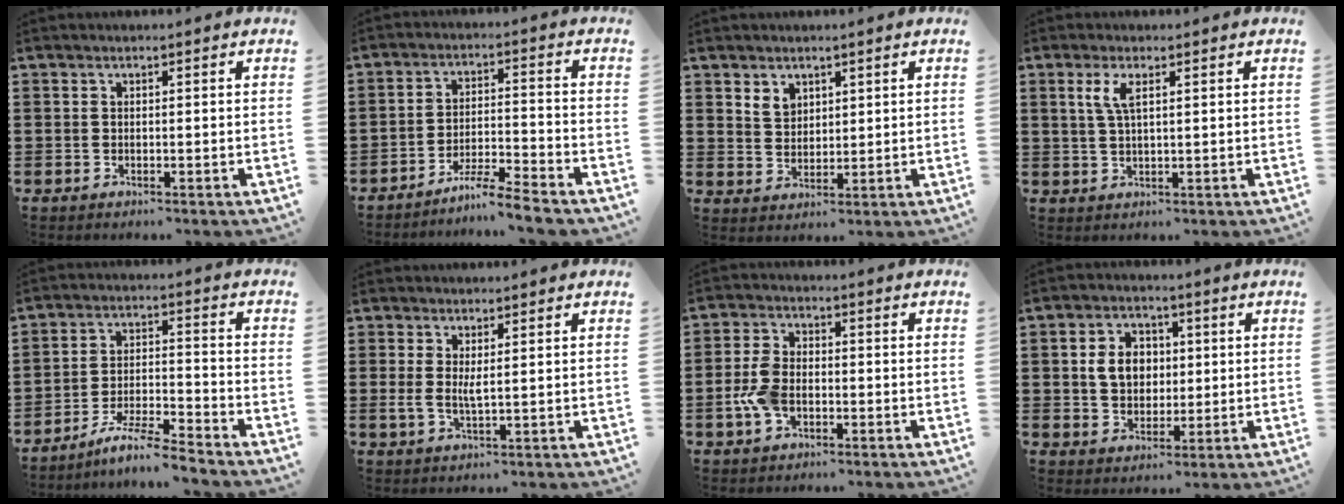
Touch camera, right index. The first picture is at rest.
{"total": 5.5, "force": [-5.1, -0.5, 1.9], "torque": [-0.041, -0.009, -0.102]}
{"total": 3.1, "force": [2.1, 2.2, 0.6], "torque": [-0.021, 0.008, 0.040]}
{"total": 3.5, "force": [1.4, 1.1, 3.1], "torque": [-0.065, 0.006, 0.022]}
{"total": 6.6, "force": [-6.0, -0.3, 2.6], "torque": [-0.055, -0.004, -0.117]}
{"total": 2.8, "force": [0.9, 0.7, 2.5], "torque": [-0.053, -0.001, 0.017]}
{"total": 5.5, "force": [-1.6, 3.3, 4.1], "torque": [-0.098, 0.000, -0.033]}
{"total": 6.2, "force": [0.8, 4.9, 3.6], "torque": [-0.086, 0.011, 0.008]}